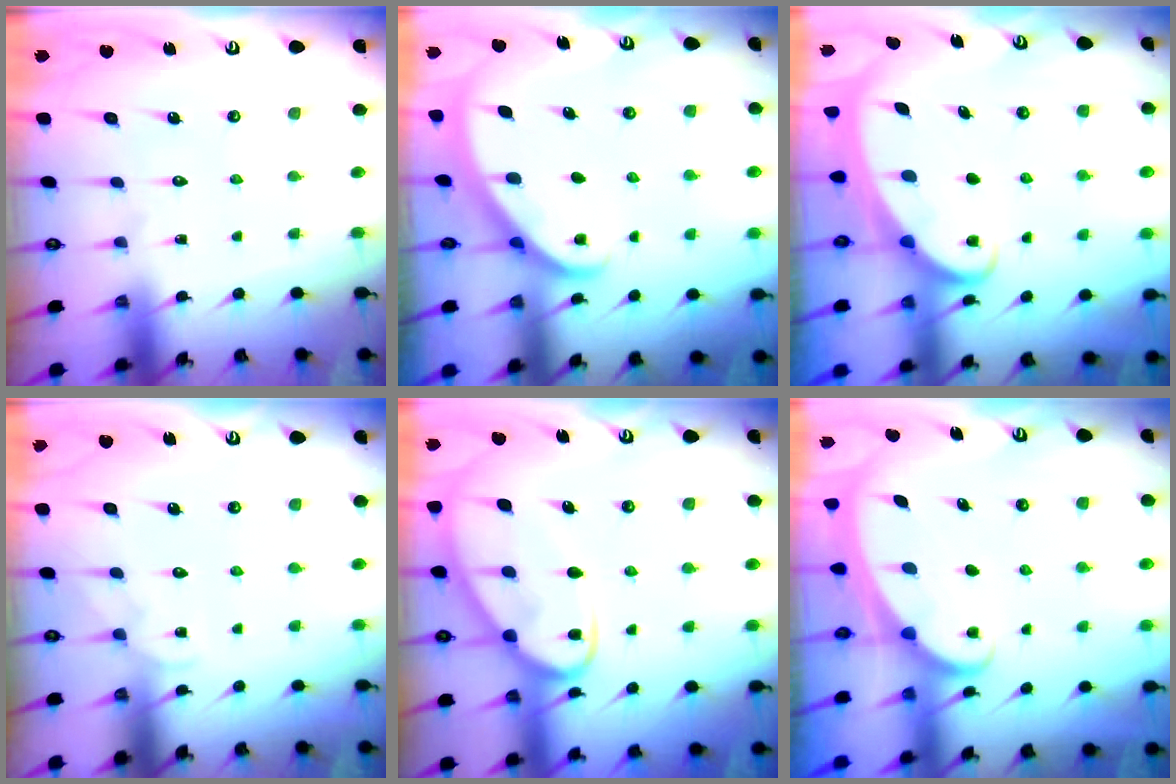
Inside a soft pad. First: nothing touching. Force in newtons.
{"total": 2.3, "press": 2.3, "slide": 0.2}
{"total": 3.0, "press": 3.0, "slide": 0.4}
{"total": 2.5, "press": 2.5, "slide": 0.4}
{"total": 13.1, "press": 13.0, "slide": 0.8}
{"total": 1.9, "press": 1.9, "slide": 0.3}